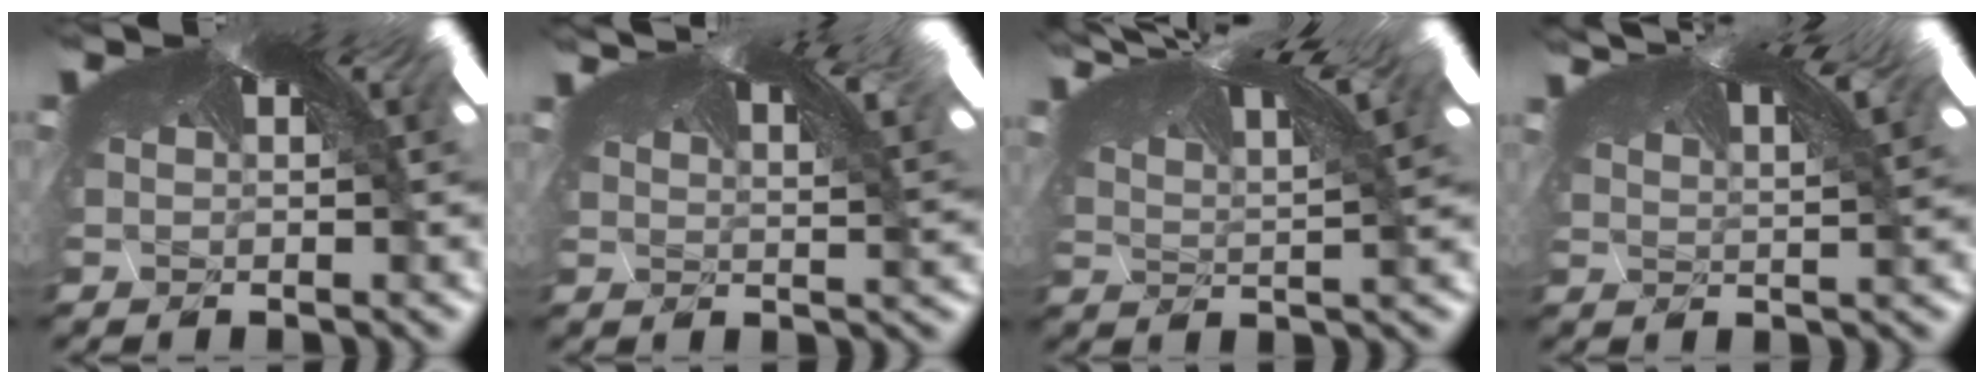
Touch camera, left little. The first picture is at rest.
{"total": 1.7, "force": [1.7, -0.2, 0.1], "torque": [-0.032, 0.013, 0.014]}
{"total": 1.9, "force": [-0.1, 0.3, 1.9], "torque": [-0.034, 0.000, 0.014]}
{"total": 1.7, "force": [1.0, 0.3, 1.3], "torque": [-0.040, 0.007, 0.018]}